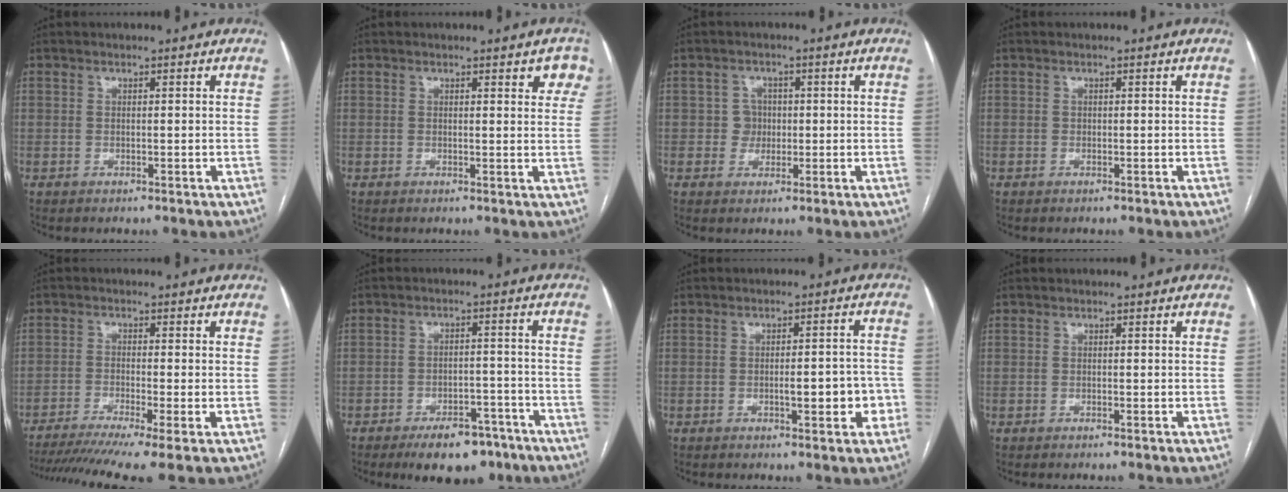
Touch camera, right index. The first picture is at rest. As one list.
[{"total": 4.1, "force": [2.3, 1.4, 3.0], "torque": [-0.020, -0.001, 0.019]}, {"total": 2.6, "force": [0.0, 2.6, 0.4], "torque": [0.003, 0.008, 0.000]}, {"total": 0.0}, {"total": 11.8, "force": [-8.6, 0.0, 8.1], "torque": [-0.130, -0.021, -0.138]}, {"total": 8.9, "force": [-6.4, 4.0, 4.7], "torque": [-0.059, 0.007, -0.094]}, {"total": 5.8, "force": [-1.9, 1.4, 5.3], "torque": [-0.069, 0.013, -0.019]}, {"total": 0.0}]